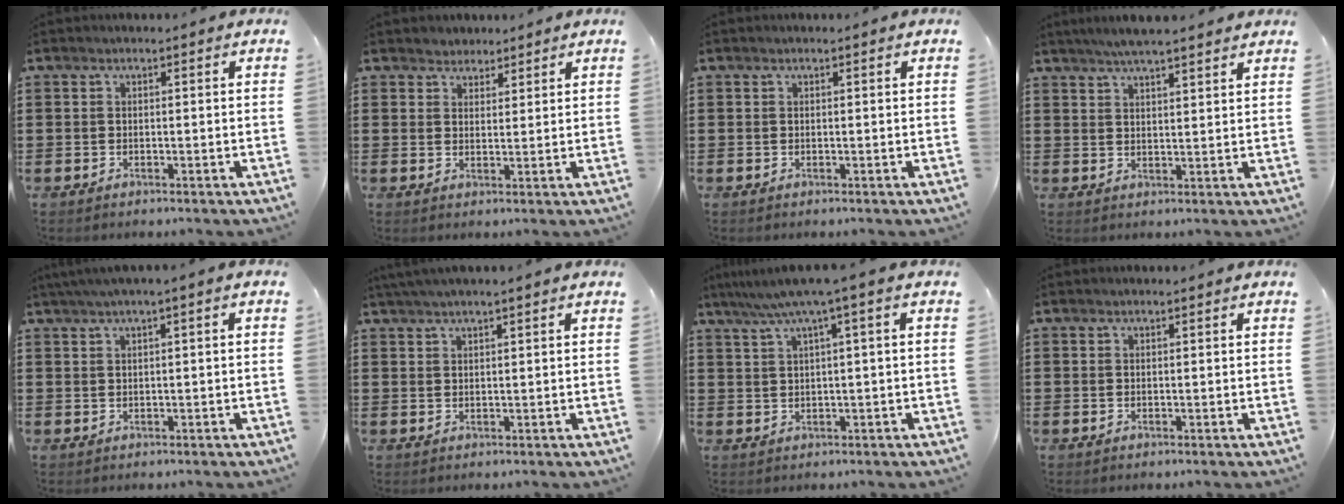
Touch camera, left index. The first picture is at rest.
{"total": 2.4, "force": [2.0, 1.3, -0.4], "torque": [-0.003, 0.008, 0.038]}
{"total": 0.0}
{"total": 4.3, "force": [3.9, 0.2, 1.8], "torque": [-0.045, -0.006, 0.070]}
{"total": 1.6, "force": [0.2, -0.1, 1.6], "torque": [-0.027, -0.004, 0.002]}
{"total": 1.5, "force": [1.3, -0.3, 0.9], "torque": [-0.017, 0.000, 0.024]}
{"total": 4.8, "force": [1.9, -0.7, 4.3], "torque": [-0.086, -0.010, 0.029]}
{"total": 0.0}